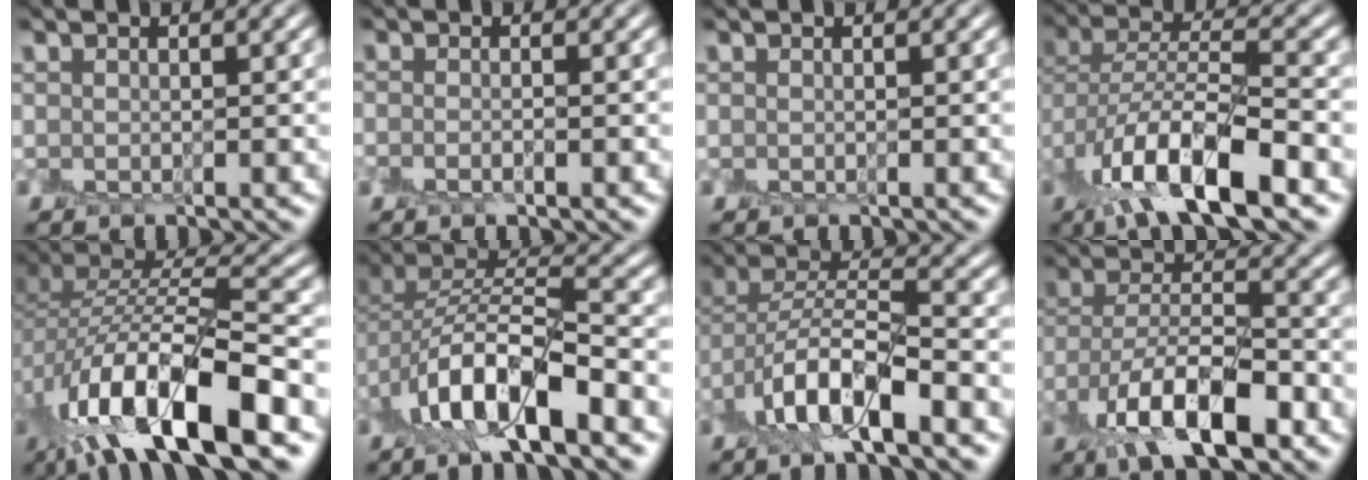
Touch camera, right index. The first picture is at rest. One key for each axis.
{"total": 1.0, "fx": -0.9, "fy": 0.0, "fz": 0.6, "tx": -0.012, "ty": -0.004, "tz": -0.021}
{"total": 0.0}
{"total": 10.1, "fx": -5.4, "fy": 3.7, "fz": 7.7, "tx": -0.144, "ty": 0.001, "tz": -0.106}
{"total": 13.4, "fx": -7.5, "fy": 4.3, "fz": 10.2, "tx": -0.190, "ty": -0.002, "tz": -0.144}
{"total": 9.7, "fx": -5.3, "fy": 3.8, "fz": 7.2, "tx": -0.132, "ty": 0.007, "tz": -0.109}
{"total": 7.6, "fx": -4.1, "fy": 2.8, "fz": 5.7, "tx": -0.104, "ty": 0.002, "tz": -0.086}
{"total": 9.8, "fx": -5.6, "fy": 4.1, "fz": 6.9, "tx": -0.125, "ty": -0.002, "tz": -0.106}